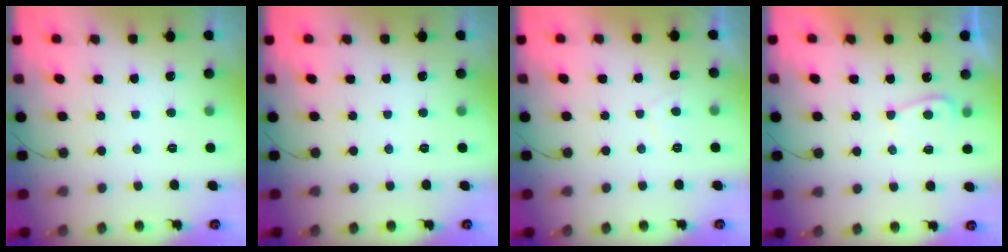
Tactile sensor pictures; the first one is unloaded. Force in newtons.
{"total": 0.0}
{"total": 1.1, "press": 0.9, "slide": 0.6}
{"total": 4.3, "press": 4.2, "slide": 0.5}